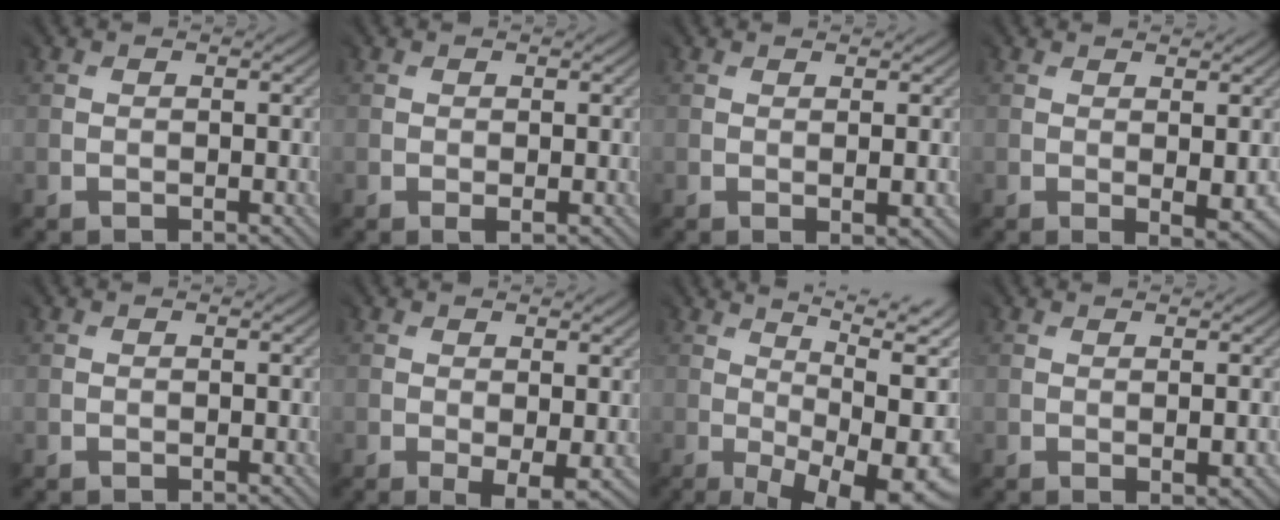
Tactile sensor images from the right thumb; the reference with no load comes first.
{"total": 0.7, "force": [0.0, 0.4, 0.6], "torque": [-0.015, -0.002, 0.000]}
{"total": 1.3, "force": [0.2, 0.0, 1.3], "torque": [-0.029, -0.001, 0.006]}
{"total": 2.5, "force": [0.5, 0.6, 2.3], "torque": [-0.040, -0.006, 0.014]}
{"total": 0.0}
{"total": 4.3, "force": [-0.8, 1.9, 3.8], "torque": [-0.068, -0.011, -0.005]}
{"total": 16.6, "force": [-2.5, 5.5, 15.5], "torque": [-0.177, 0.016, -0.003]}
{"total": 1.3, "force": [-0.1, 0.0, 1.3], "torque": [-0.027, -0.001, 0.001]}